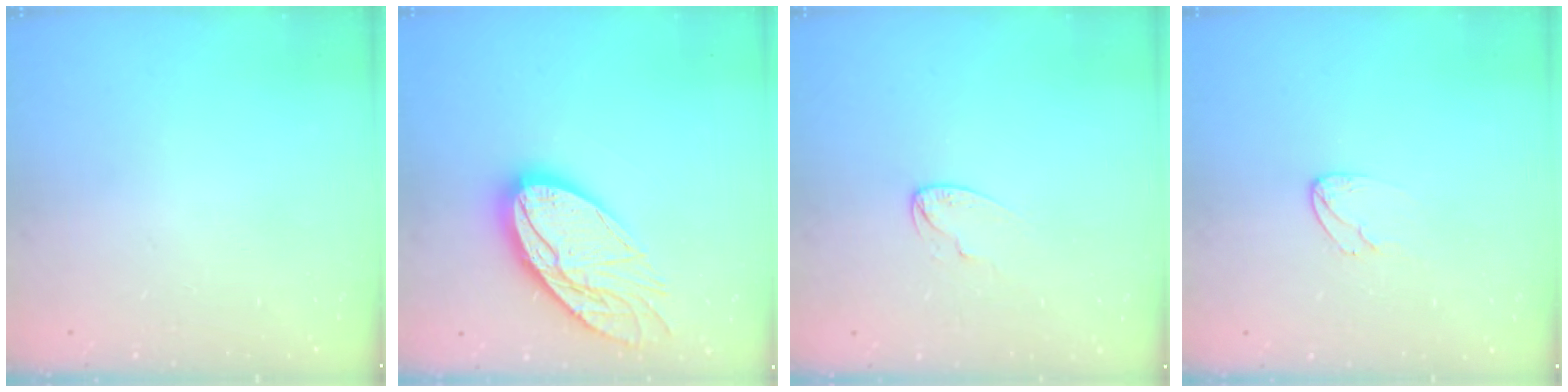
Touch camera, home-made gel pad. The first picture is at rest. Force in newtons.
{"total": 17.9, "press": 17.8, "slide": 1.9}
{"total": 4.1, "press": 4.1, "slide": 0.4}
{"total": 5.0, "press": 5.0, "slide": 0.4}